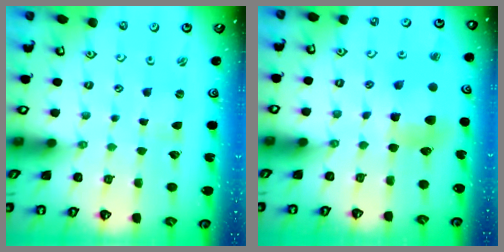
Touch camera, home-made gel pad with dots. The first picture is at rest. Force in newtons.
{"total": 8.8, "press": 8.7, "slide": 0.6}